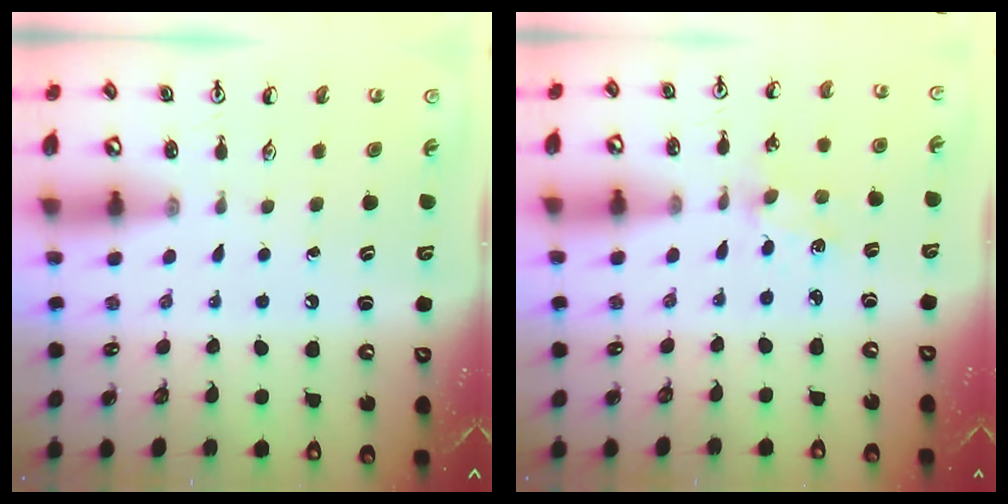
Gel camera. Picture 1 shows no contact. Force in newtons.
{"total": 1.2, "press": 1.2, "slide": 0.2}